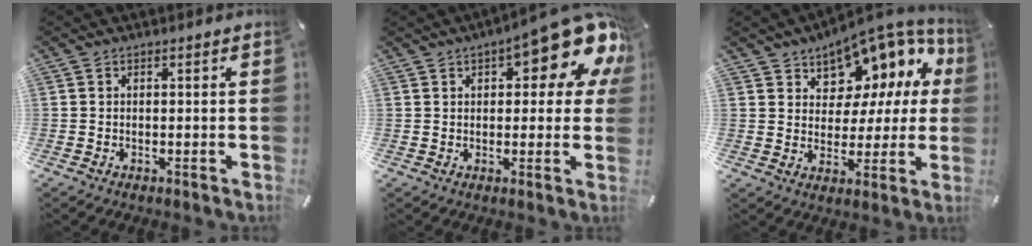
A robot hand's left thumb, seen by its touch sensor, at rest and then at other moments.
{"total": 17.0, "force": [8.9, 6.5, 12.9], "torque": [-0.160, -0.059, 0.142]}
{"total": 10.7, "force": [7.7, 6.8, 3.1], "torque": [-0.048, -0.079, 0.137]}